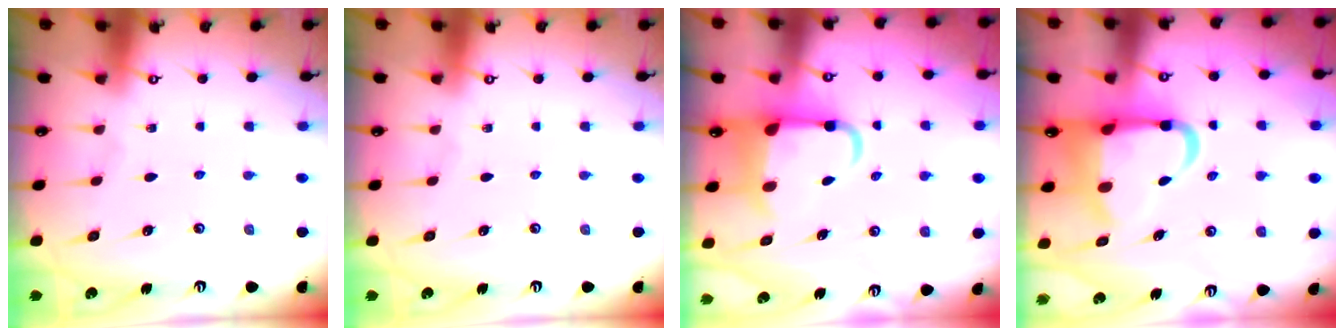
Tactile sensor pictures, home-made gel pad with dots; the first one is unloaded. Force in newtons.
{"total": 0.0}
{"total": 7.3, "press": 7.1, "slide": 1.8}
{"total": 11.1, "press": 10.9, "slide": 2.4}